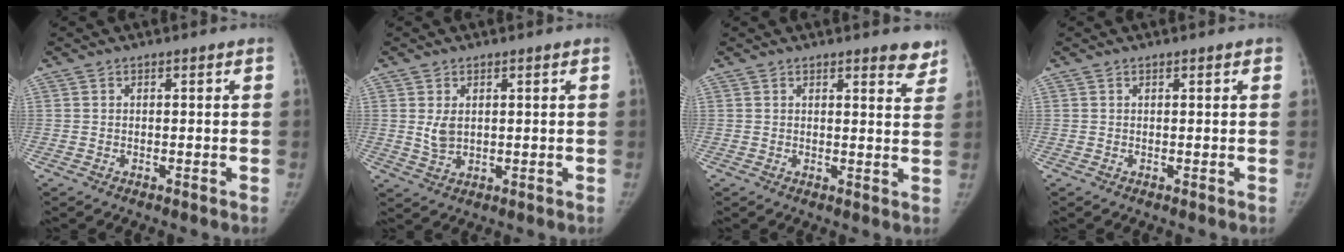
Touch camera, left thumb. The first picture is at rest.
{"total": 3.3, "force": [0.8, 2.1, 2.5], "torque": [-0.040, -0.011, 0.023]}
{"total": 4.4, "force": [3.5, 1.3, 2.3], "torque": [-0.004, -0.022, 0.036]}
{"total": 0.7, "force": [0.5, 0.2, 0.4], "torque": [-0.001, 0.001, 0.006]}